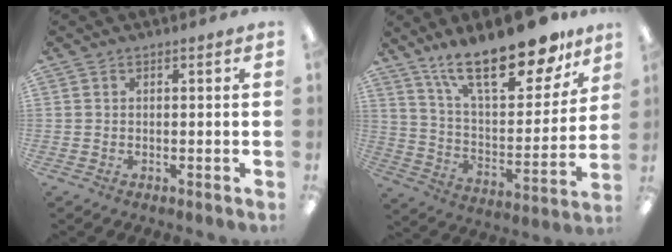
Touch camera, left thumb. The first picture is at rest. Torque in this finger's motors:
{"motor_torque": [0.57, 0.34, 1.52, -1.25, 0.23]}